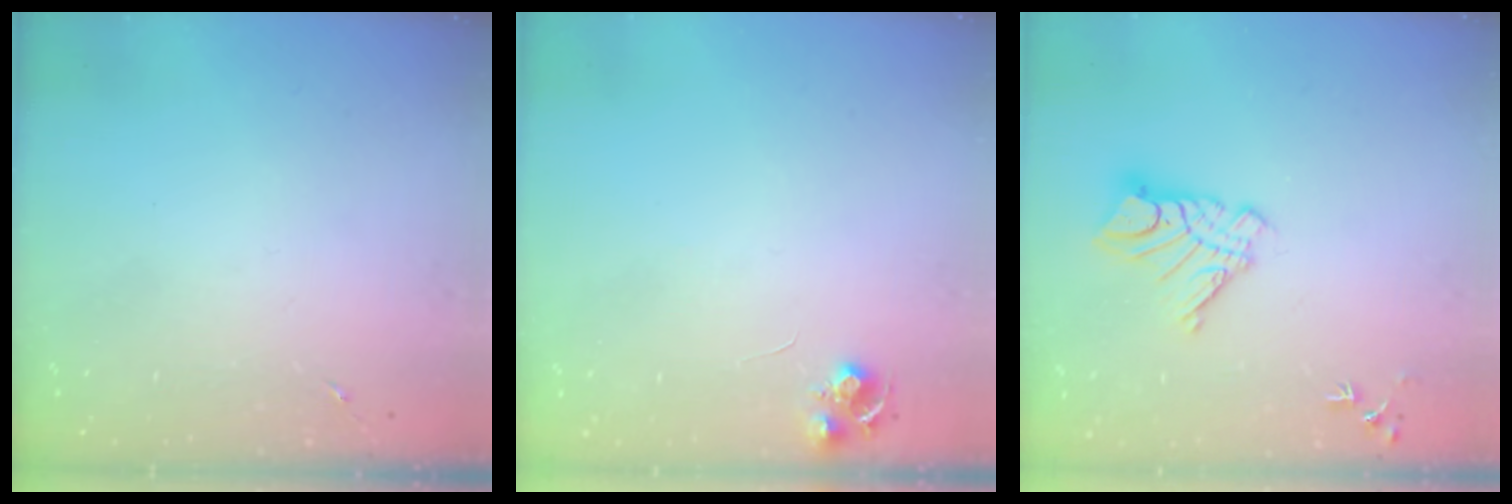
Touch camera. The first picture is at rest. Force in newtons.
{"total": 6.8, "press": 6.7, "slide": 0.9}
{"total": 11.1, "press": 11.0, "slide": 1.0}